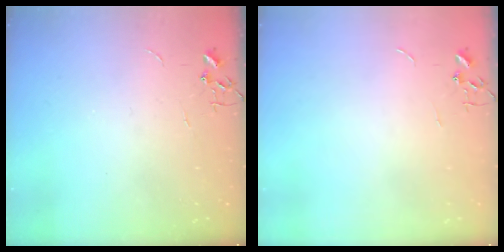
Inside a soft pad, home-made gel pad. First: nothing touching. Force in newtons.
{"total": 0.0}